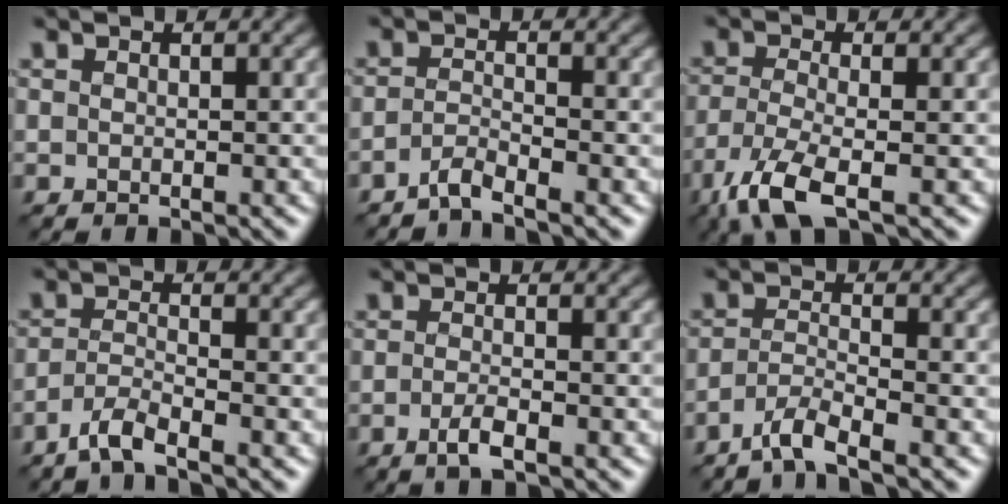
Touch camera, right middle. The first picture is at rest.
{"total": 1.6, "force": [-1.4, 0.2, 0.8], "torque": [-0.015, 0.005, -0.037]}
{"total": 5.2, "force": [-3.1, 1.5, 3.9], "torque": [-0.092, -0.011, -0.071]}
{"total": 2.5, "force": [-2.0, 0.3, 1.5], "torque": [-0.032, 0.003, -0.050]}
{"total": 1.7, "force": [-0.8, 0.5, 1.5], "torque": [-0.026, 0.005, -0.019]}
{"total": 2.9, "force": [-2.2, 0.3, 1.8], "torque": [-0.034, 0.004, -0.055]}